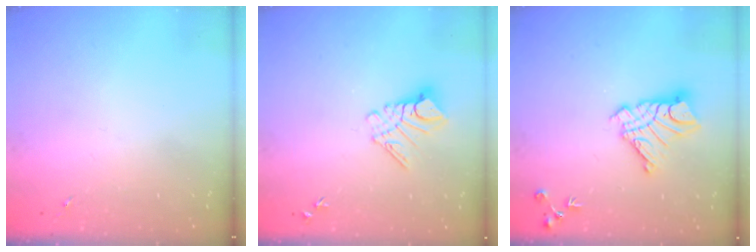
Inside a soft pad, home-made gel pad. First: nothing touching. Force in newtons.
{"total": 9.6, "press": 9.6, "slide": 1.0}
{"total": 13.7, "press": 13.6, "slide": 1.2}